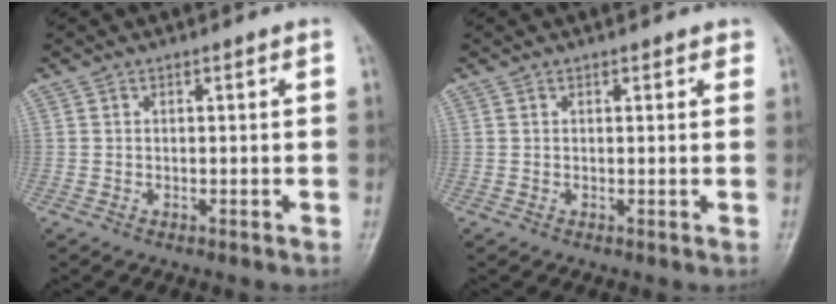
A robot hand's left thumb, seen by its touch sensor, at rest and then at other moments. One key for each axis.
{"total": 1.2, "fx": 0.8, "fy": 0.6, "fz": 0.7, "tx": -0.003, "ty": -0.002, "tz": 0.005}